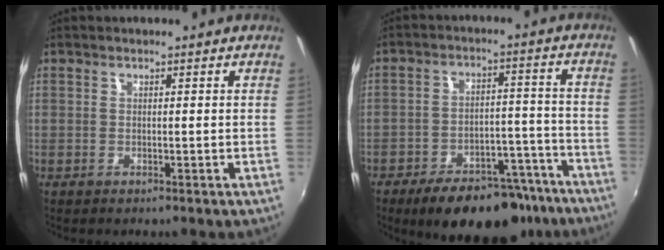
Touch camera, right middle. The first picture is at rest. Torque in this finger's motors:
{"motor_torque": [1.00, -1.14, 0.28, 0.02]}